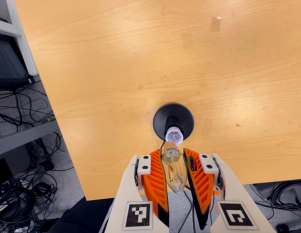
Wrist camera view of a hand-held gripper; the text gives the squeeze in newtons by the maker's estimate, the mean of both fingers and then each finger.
{"total": 20.1, "left": 21.6, "right": 18.6}